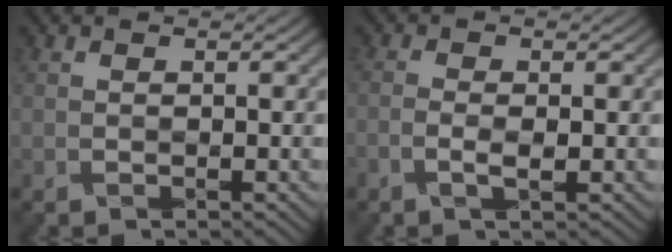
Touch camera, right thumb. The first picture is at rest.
{"total": 1.6, "force": [-0.8, 0.4, 1.4], "torque": [-0.025, 0.004, -0.018]}